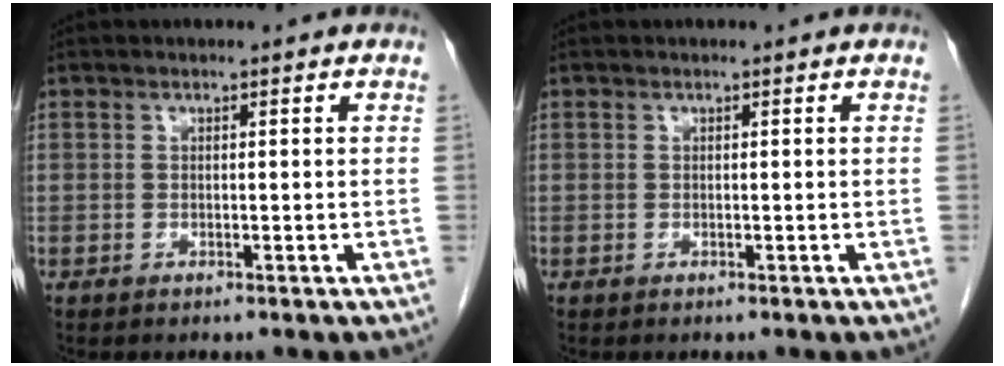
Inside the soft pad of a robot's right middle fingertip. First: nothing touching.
{"total": 0.0}